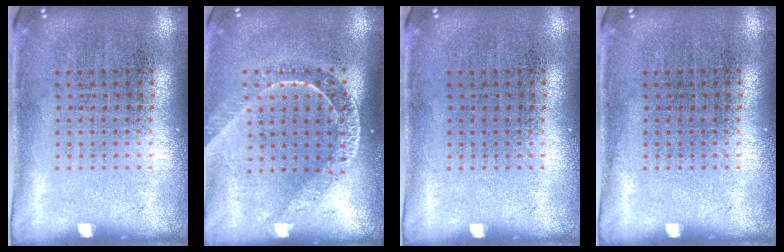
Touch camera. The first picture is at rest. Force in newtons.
{"total": 1.8, "press": 1.5, "slide": 1.0}
{"total": 0.0}
{"total": 0.0}